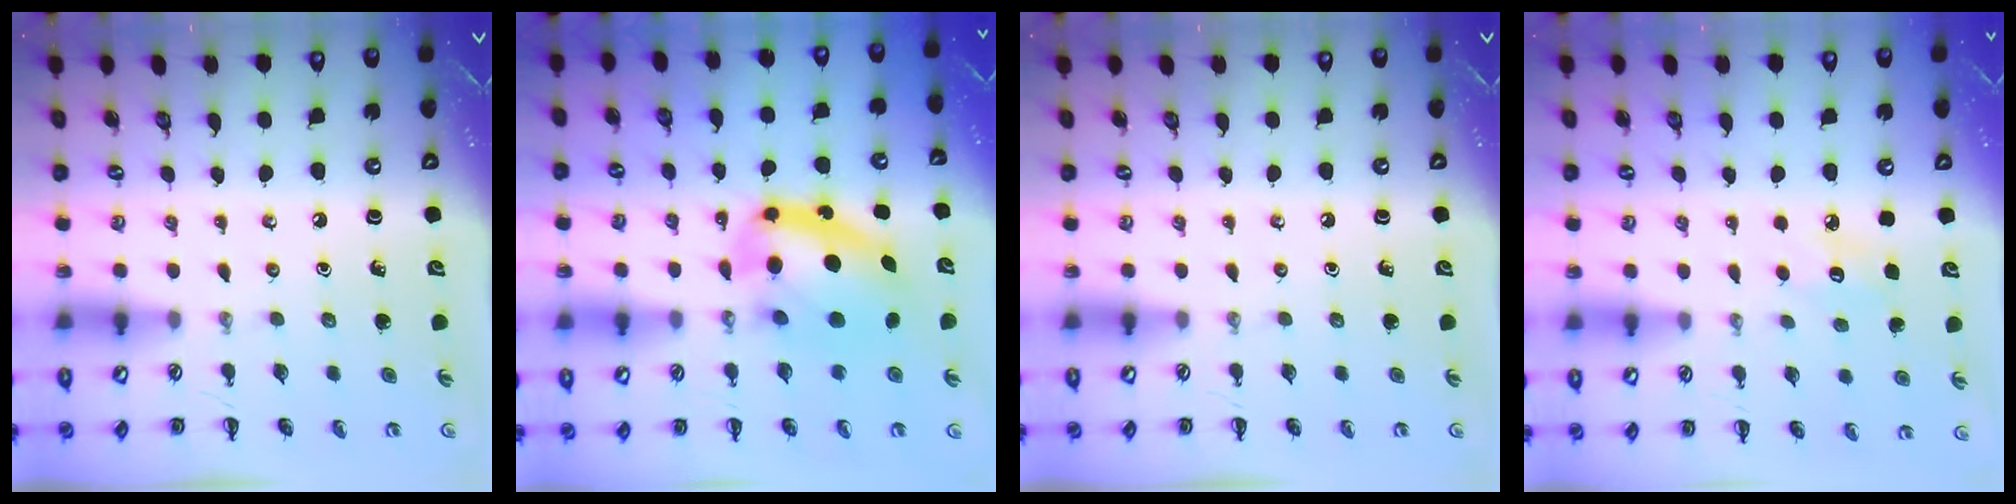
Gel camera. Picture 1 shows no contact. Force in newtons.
{"total": 10.9, "press": 10.6, "slide": 2.5}
{"total": 0.0}
{"total": 7.0, "press": 6.8, "slide": 1.8}